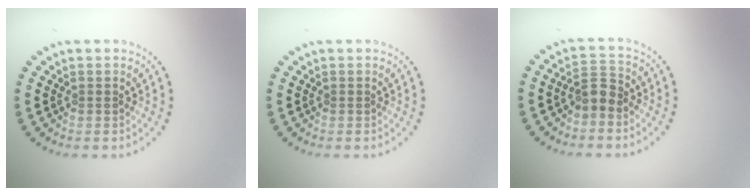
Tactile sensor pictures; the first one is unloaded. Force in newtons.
{"total": 0.0}
{"total": 2.2, "press": 1.8, "slide": 1.2}